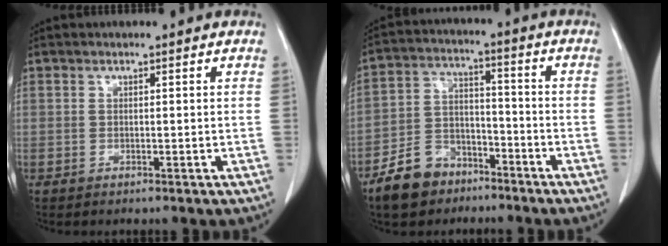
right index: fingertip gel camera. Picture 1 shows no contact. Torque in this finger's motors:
{"motor_torque": [-0.19, -0.40, -0.55, -0.21]}